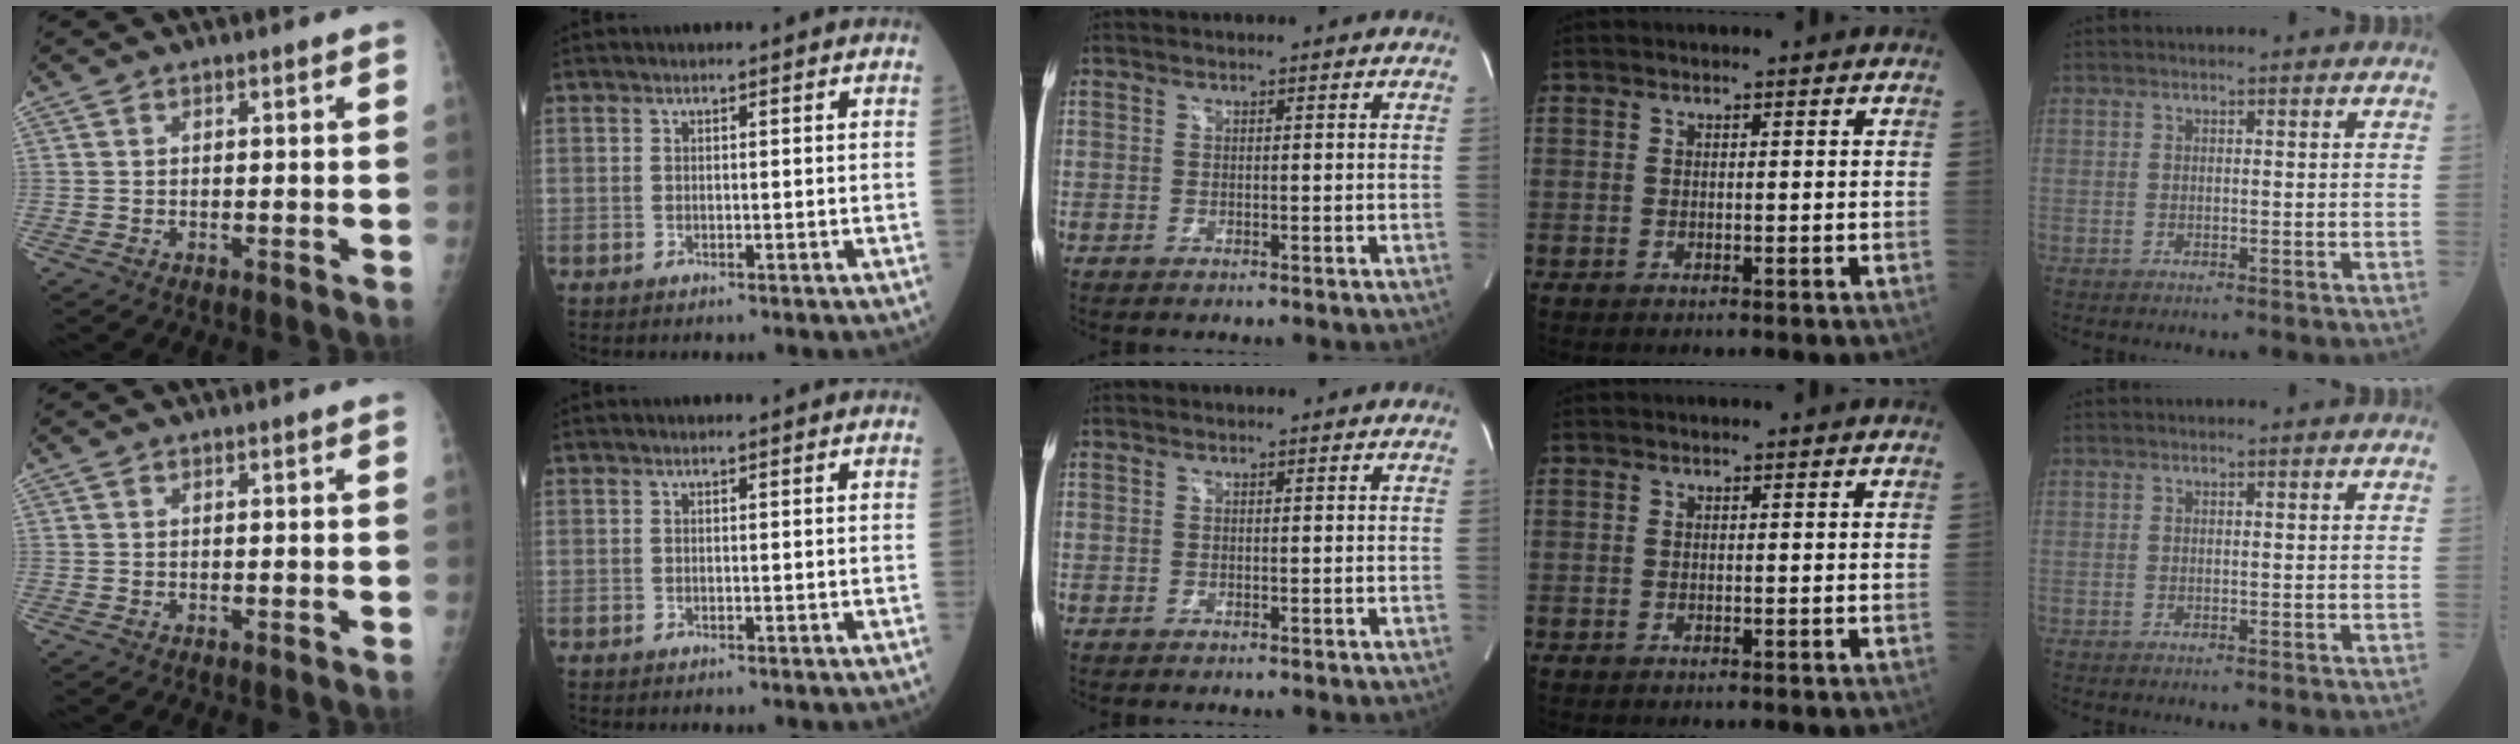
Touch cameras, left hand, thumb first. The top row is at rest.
{}